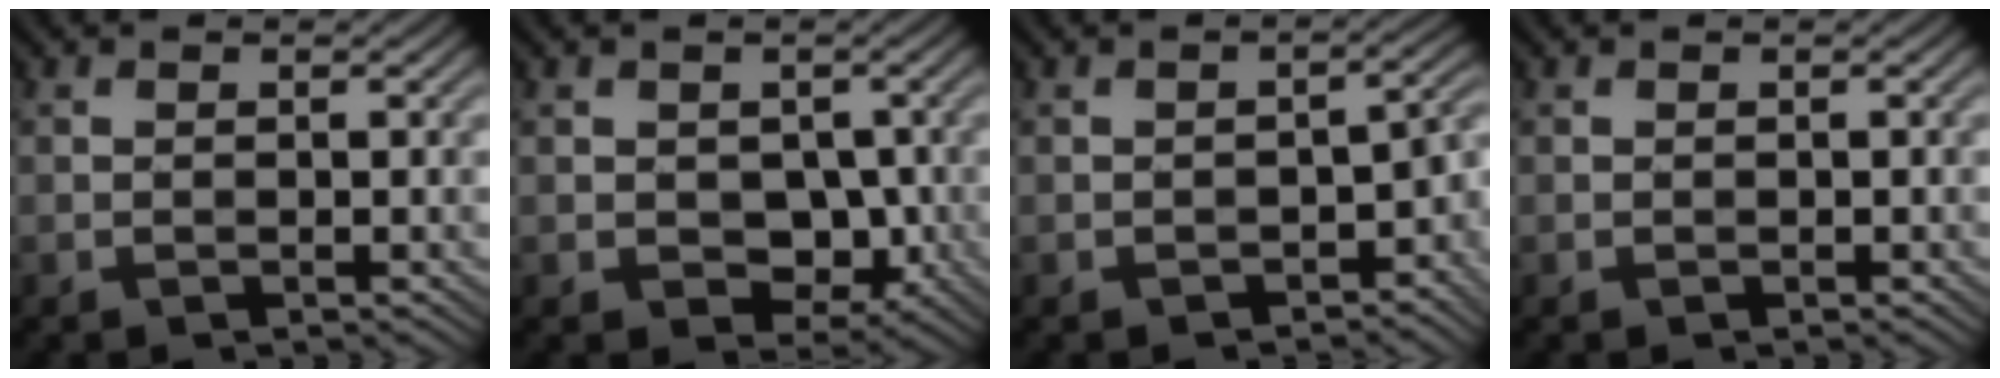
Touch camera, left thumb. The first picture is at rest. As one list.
[{"total": 4.6, "force": [-0.6, 3.5, 2.9], "torque": [-0.055, -0.013, -0.010]}, {"total": 5.5, "force": [-2.8, 2.9, 3.8], "torque": [-0.044, -0.010, -0.040]}, {"total": 0.0}]